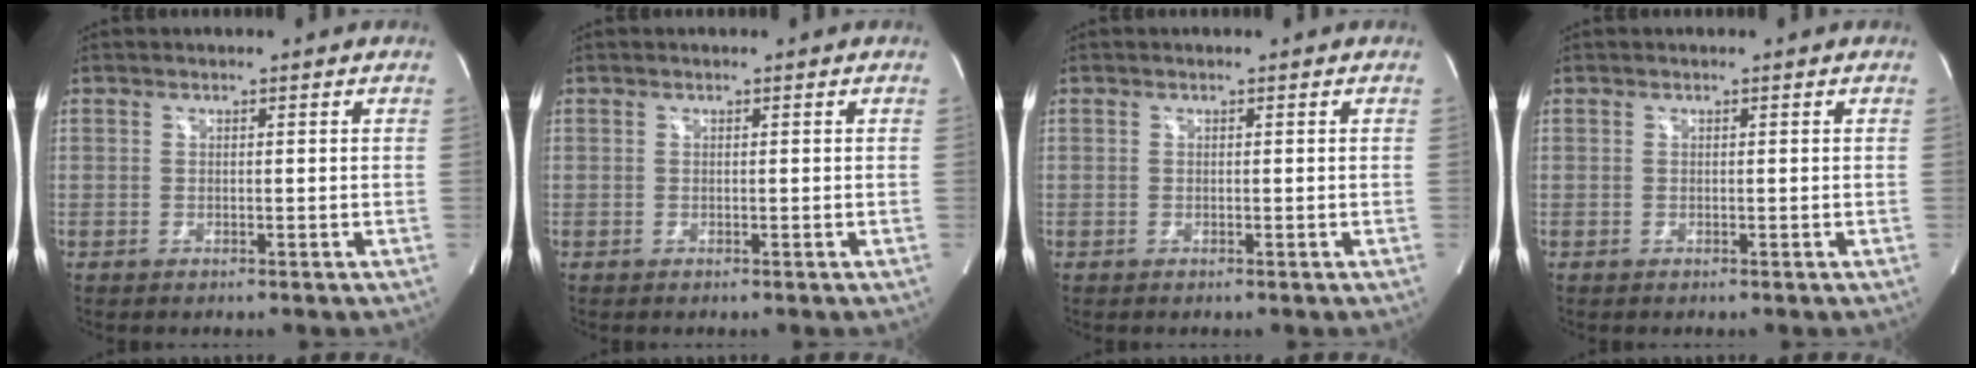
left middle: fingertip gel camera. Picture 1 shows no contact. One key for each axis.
{"total": 0.0}
{"total": 0.0}
{"total": 0.0}